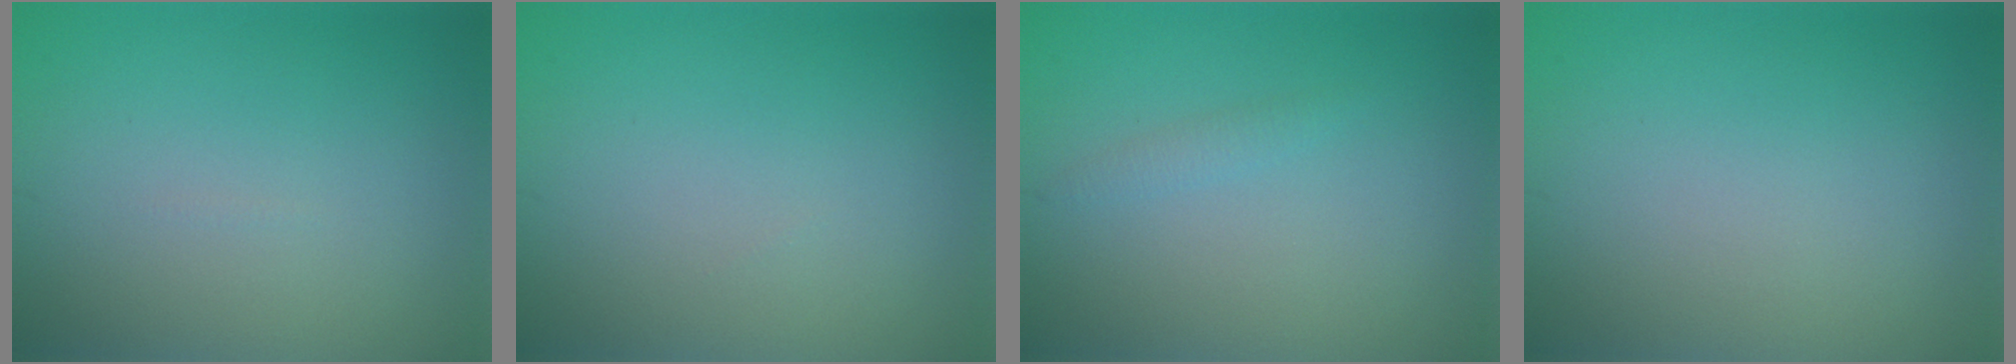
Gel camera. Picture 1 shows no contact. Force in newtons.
{"total": 0.0}
{"total": 0.8, "press": 0.8, "slide": 0.1}
{"total": 0.0}